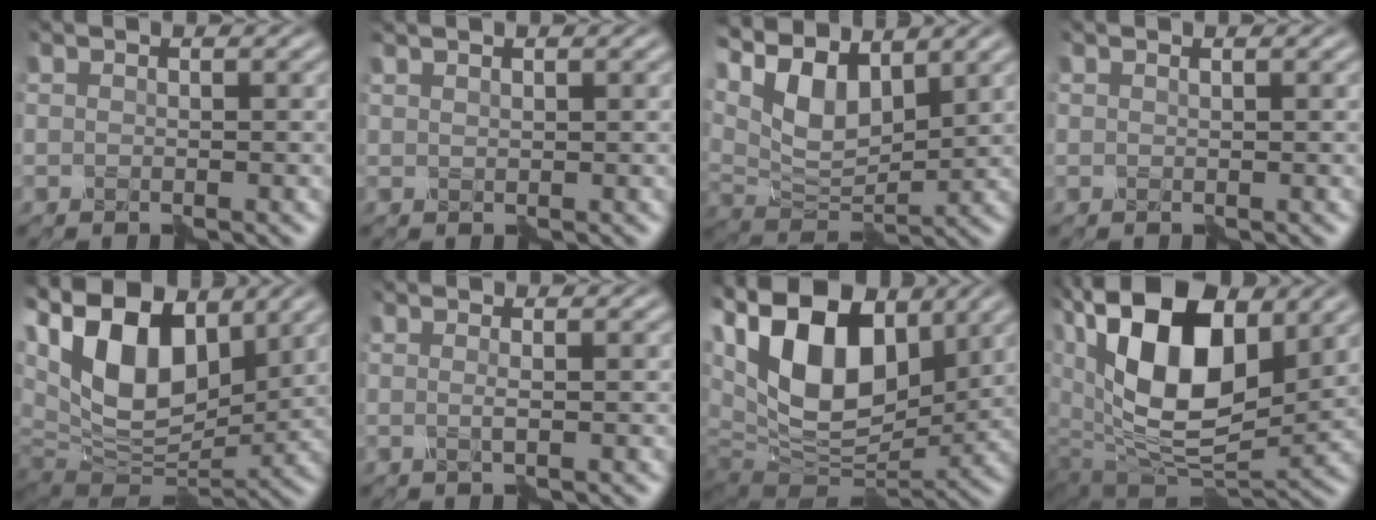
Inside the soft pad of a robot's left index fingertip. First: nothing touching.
{"total": 0.6, "force": [0.5, -0.1, 0.3], "torque": [-0.006, 0.002, 0.010]}
{"total": 7.5, "force": [3.9, 3.3, 5.5], "torque": [-0.117, 0.007, 0.070]}
{"total": 0.0}
{"total": 15.0, "force": [5.0, 8.3, 11.5], "torque": [-0.220, 0.033, 0.078]}
{"total": 1.0, "force": [-0.3, 0.0, 0.9], "torque": [-0.018, 0.000, -0.006]}
{"total": 16.9, "force": [5.0, 9.7, 12.9], "torque": [-0.236, 0.048, 0.069]}
{"total": 14.4, "force": [4.3, 8.3, 11.0], "torque": [-0.192, 0.006, 0.076]}